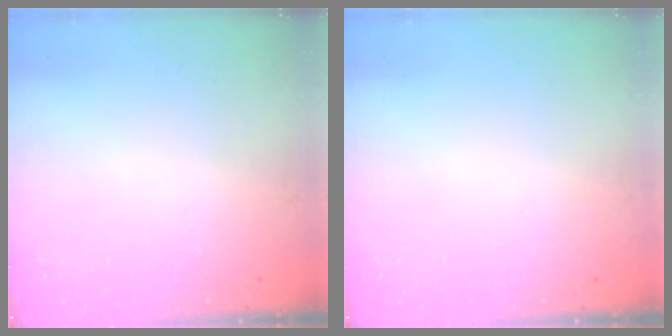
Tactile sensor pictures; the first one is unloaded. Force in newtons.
{"total": 0.0}